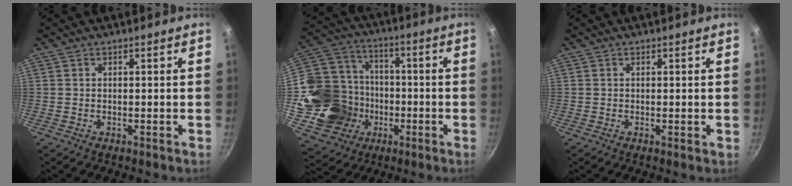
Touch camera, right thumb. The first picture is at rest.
{"total": 21.2, "force": [-4.4, 18.0, 10.2], "torque": [-0.187, 0.048, -0.058]}
{"total": 0.0}